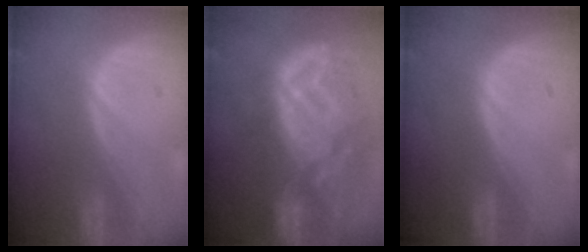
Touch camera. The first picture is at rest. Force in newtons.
{"total": 12.7, "press": 11.1, "slide": 6.0}
{"total": 0.0}